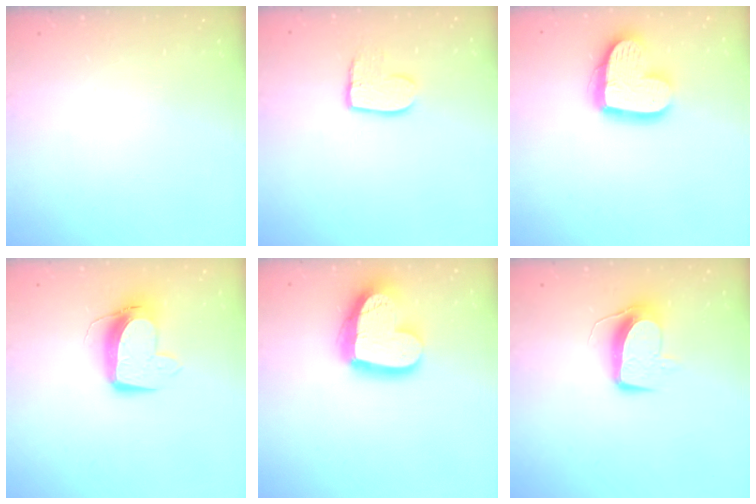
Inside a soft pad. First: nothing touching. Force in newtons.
{"total": 8.4, "press": 8.4, "slide": 0.6}
{"total": 16.2, "press": 16.2, "slide": 1.1}
{"total": 11.1, "press": 11.0, "slide": 1.0}
{"total": 18.8, "press": 18.7, "slide": 1.9}
{"total": 9.8, "press": 9.7, "slide": 0.8}